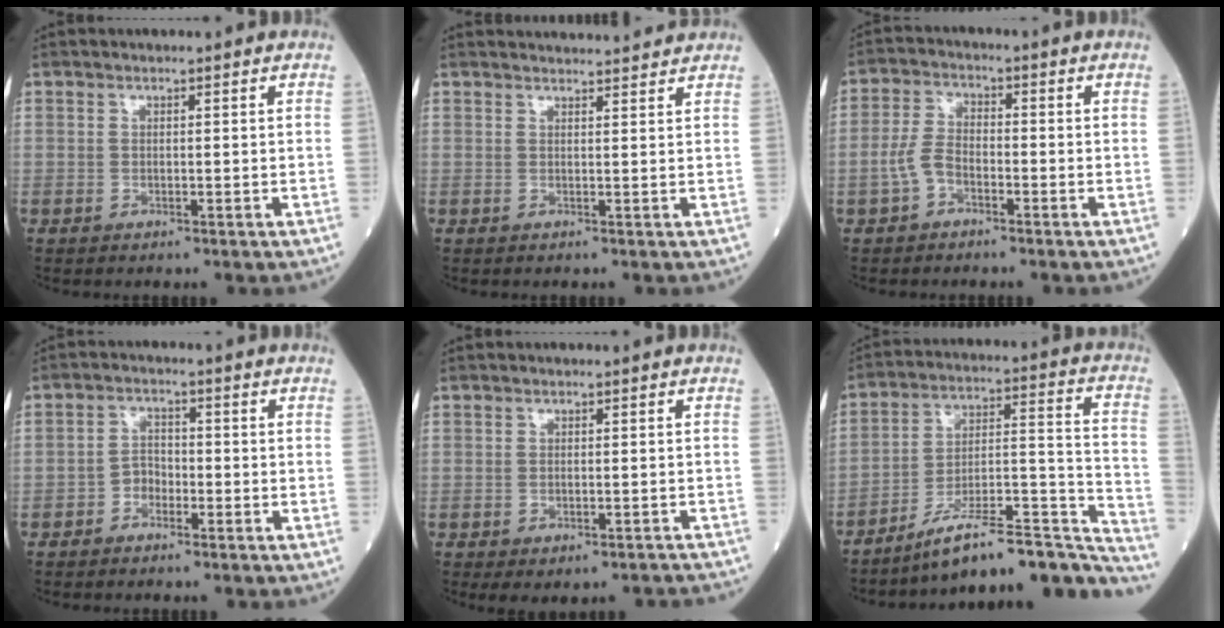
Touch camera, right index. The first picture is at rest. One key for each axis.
{"total": 6.9, "fx": 6.8, "fy": 0.3, "fz": 1.1, "tx": -0.012, "ty": 0.028, "tz": 0.078}
{"total": 4.3, "fx": -2.0, "fy": 2.5, "fz": 2.9, "tx": -0.068, "ty": 0.008, "tz": -0.044}
{"total": 2.7, "fx": -1.6, "fy": 1.8, "fz": 1.1, "tx": -0.012, "ty": 0.009, "tz": -0.032}
{"total": 5.9, "fx": -4.9, "fy": 2.2, "fz": 2.6, "tx": -0.026, "ty": 0.011, "tz": -0.056}
{"total": 23.0, "fx": -19.3, "fy": 4.3, "fz": 11.8, "tx": -0.101, "ty": 0.042, "tz": -0.289}